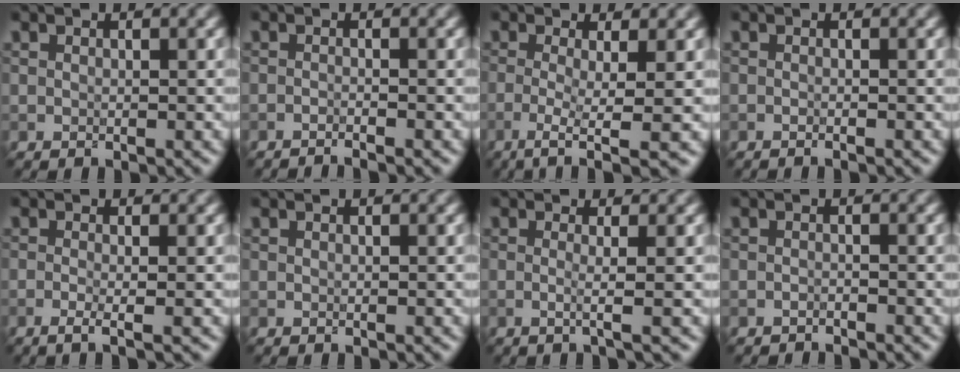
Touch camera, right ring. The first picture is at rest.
{"total": 1.7, "force": [-1.5, 0.2, 0.8], "torque": [-0.011, 0.002, -0.032]}
{"total": 4.2, "force": [-1.4, 0.8, 3.9], "torque": [-0.072, -0.004, -0.034]}
{"total": 0.9, "force": [-0.7, 0.3, 0.6], "torque": [-0.003, -0.002, -0.015]}
{"total": 2.4, "force": [-0.7, 1.0, 2.1], "torque": [-0.020, -0.003, -0.024]}
{"total": 0.0}
{"total": 2.3, "force": [0.2, 0.9, 2.1], "torque": [-0.024, 0.003, -0.027]}
{"total": 1.0, "force": [-1.0, 0.1, 0.0], "torque": [0.001, -0.003, -0.021]}